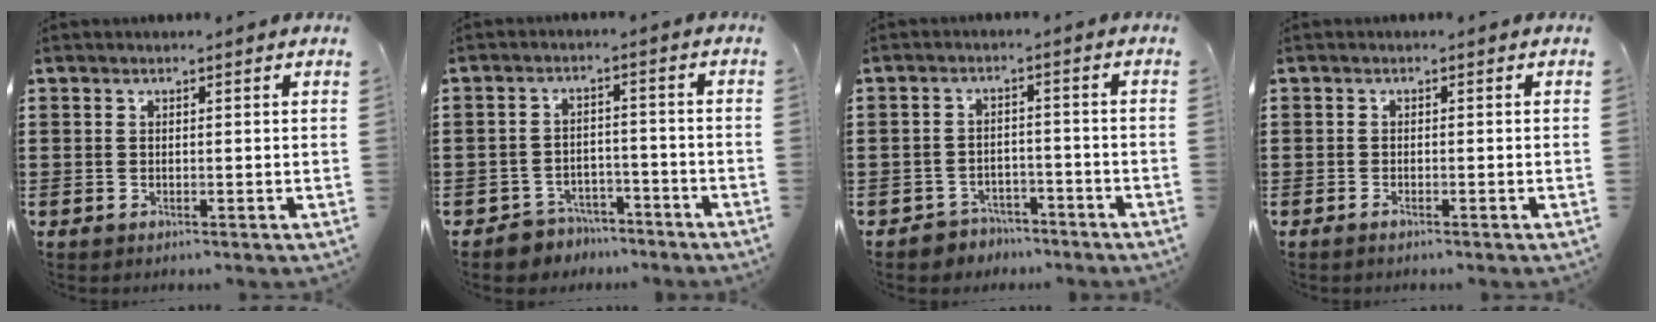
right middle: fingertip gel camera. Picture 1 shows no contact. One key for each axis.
{"total": 4.1, "fx": -3.9, "fy": 1.1, "fz": -0.2, "tx": -0.006, "ty": 0.006, "tz": -0.082}
{"total": 3.3, "fx": -3.1, "fy": 0.9, "fz": -0.3, "tx": -0.005, "ty": 0.002, "tz": -0.068}
{"total": 0.7, "fx": -0.5, "fy": 0.1, "fz": 0.5, "tx": -0.011, "ty": -0.005, "tz": -0.008}